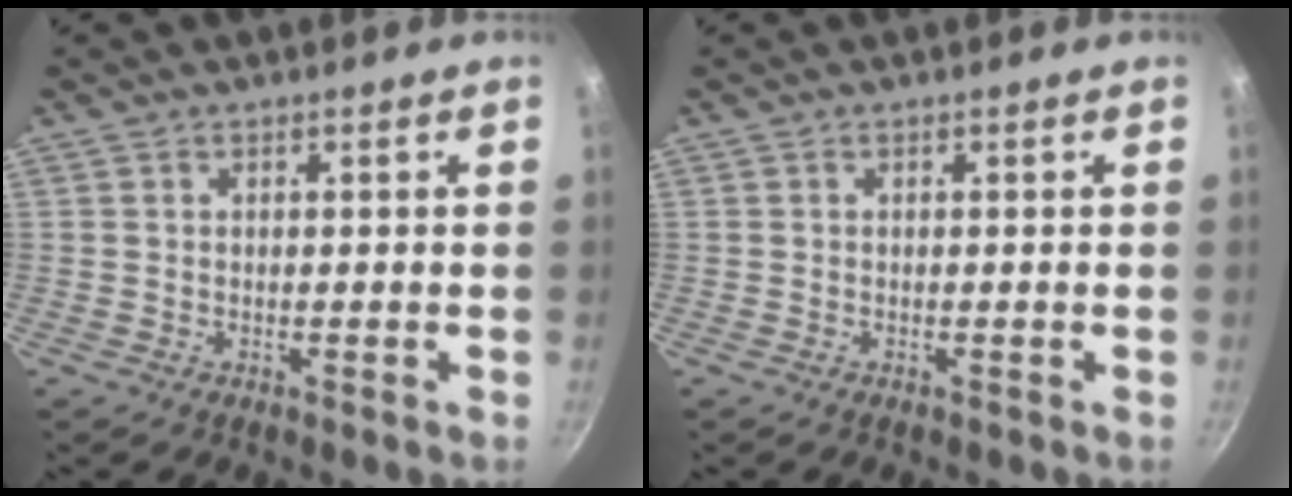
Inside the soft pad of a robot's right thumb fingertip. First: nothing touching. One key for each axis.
{"total": 0.0}